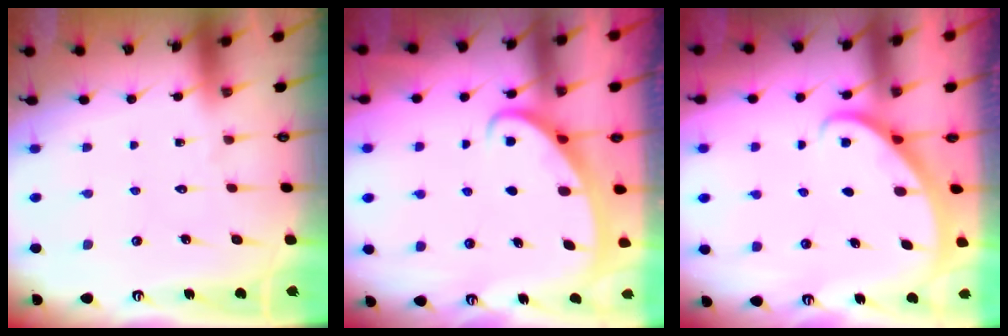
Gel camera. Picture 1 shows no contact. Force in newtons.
{"total": 2.4, "press": 2.4, "slide": 0.4}
{"total": 2.3, "press": 2.3, "slide": 0.2}